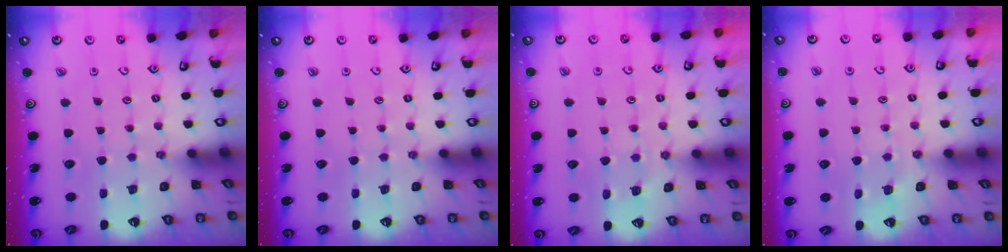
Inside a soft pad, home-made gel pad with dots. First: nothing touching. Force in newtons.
{"total": 0.0}
{"total": 4.0, "press": 3.9, "slide": 0.6}
{"total": 5.1, "press": 5.1, "slide": 0.9}